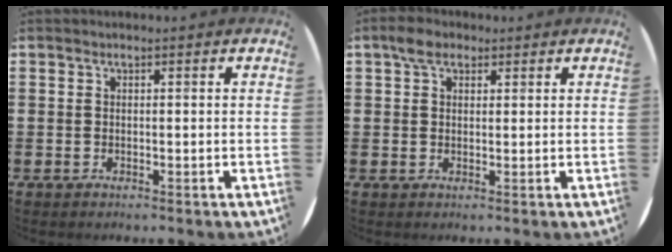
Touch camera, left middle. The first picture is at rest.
{"total": 3.2, "force": [2.2, 1.8, 1.5], "torque": [-0.027, 0.007, 0.037]}